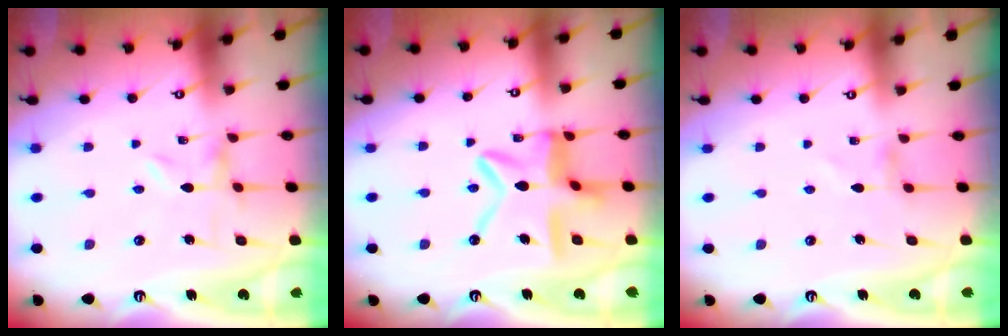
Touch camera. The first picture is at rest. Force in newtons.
{"total": 16.1, "press": 16.1, "slide": 1.5}
{"total": 1.7, "press": 1.6, "slide": 0.3}